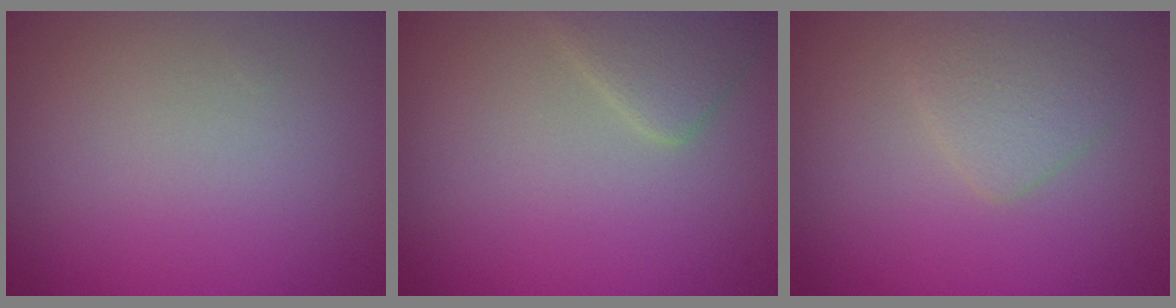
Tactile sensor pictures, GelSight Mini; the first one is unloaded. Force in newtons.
{"total": 2.2, "press": 2.2, "slide": 0.2}
{"total": 2.2, "press": 2.2, "slide": 0.2}